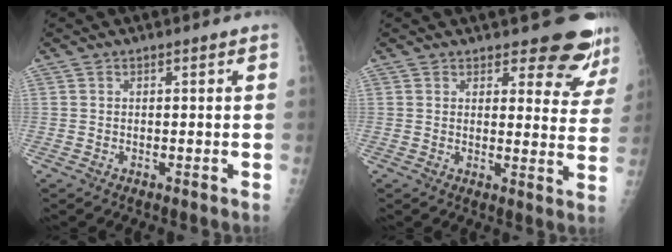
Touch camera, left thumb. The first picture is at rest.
{"total": 11.2, "force": [9.7, 3.8, 4.0], "torque": [-0.006, -0.072, 0.096]}